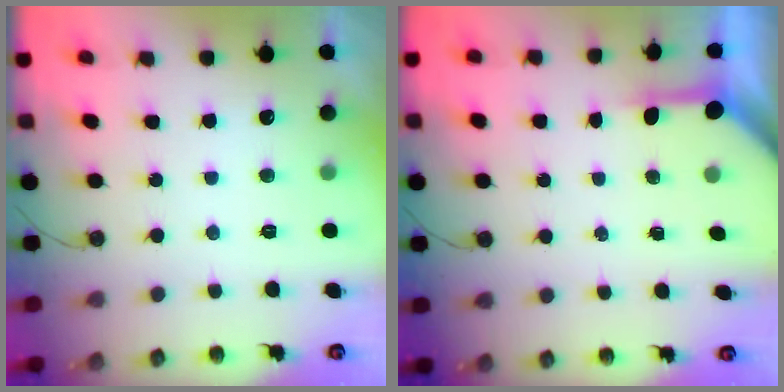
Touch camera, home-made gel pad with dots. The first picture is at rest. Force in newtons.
{"total": 3.5, "press": 3.5, "slide": 0.5}